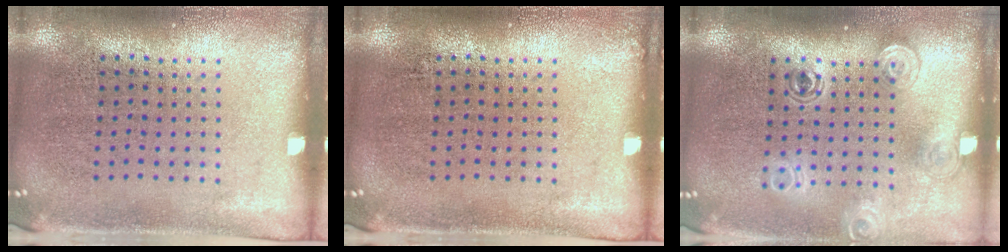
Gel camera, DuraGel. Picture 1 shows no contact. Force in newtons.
{"total": 0.0}
{"total": 1.6, "press": 1.3, "slide": 0.9}